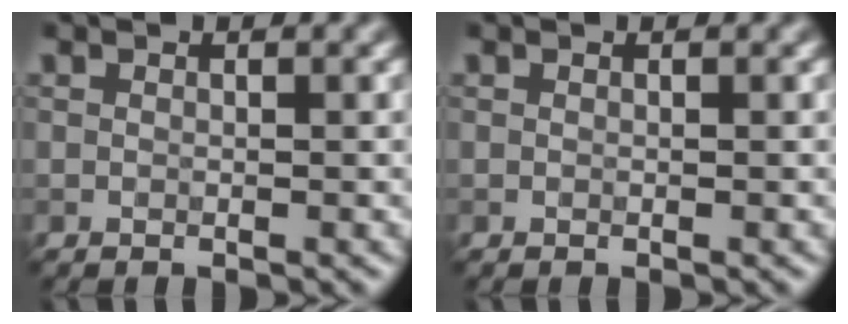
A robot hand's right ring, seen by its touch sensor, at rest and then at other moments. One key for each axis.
{"total": 0.0}